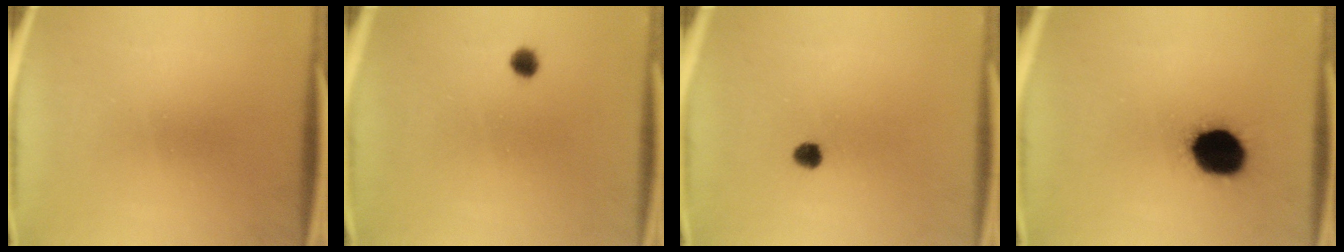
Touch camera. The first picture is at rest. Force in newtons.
{"total": 1.8}
{"total": 2.5}
{"total": 14.2}